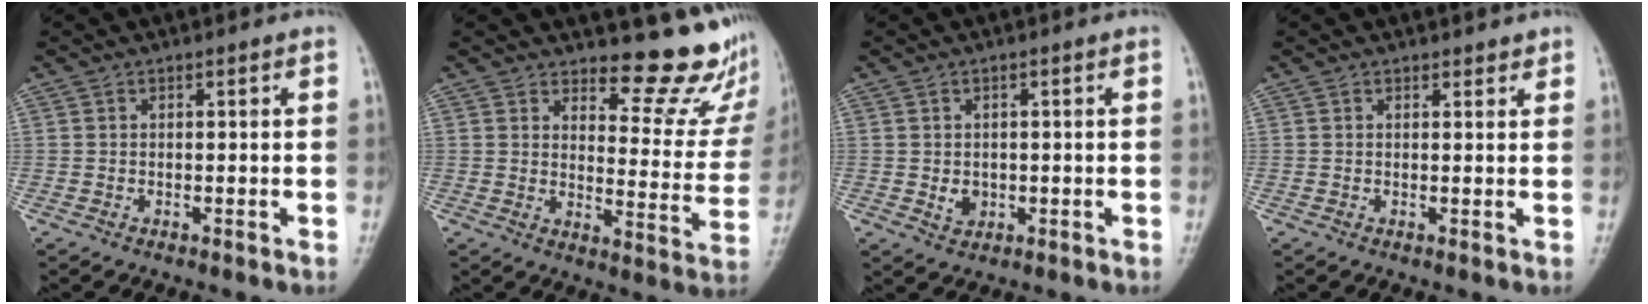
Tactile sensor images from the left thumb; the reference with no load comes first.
{"total": 12.6, "force": [11.1, 3.7, 4.9], "torque": [-0.023, -0.116, 0.134]}
{"total": 2.6, "force": [-0.2, 2.2, 1.5], "torque": [-0.013, 0.000, 0.003]}
{"total": 1.3, "force": [1.1, 0.6, 0.2], "torque": [0.007, -0.007, 0.011]}